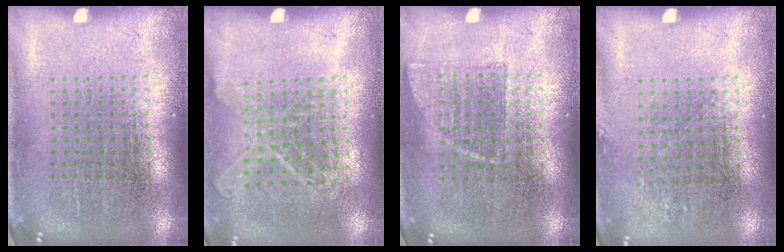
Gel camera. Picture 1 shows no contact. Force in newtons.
{"total": 1.1, "press": 1.0, "slide": 0.4}
{"total": 0.6, "press": 0.6, "slide": 0.3}
{"total": 0.8, "press": 0.7, "slide": 0.4}